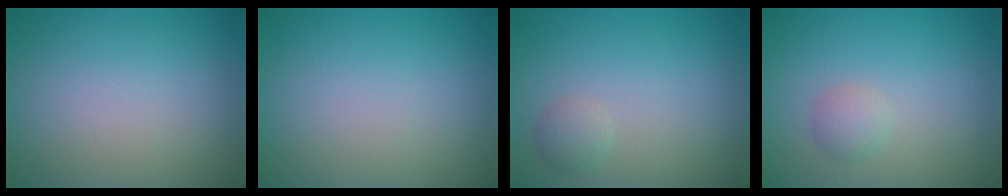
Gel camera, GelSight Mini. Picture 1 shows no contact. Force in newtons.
{"total": 0.0}
{"total": 1.3, "press": 1.3, "slide": 0.0}
{"total": 1.4, "press": 1.4, "slide": 0.1}